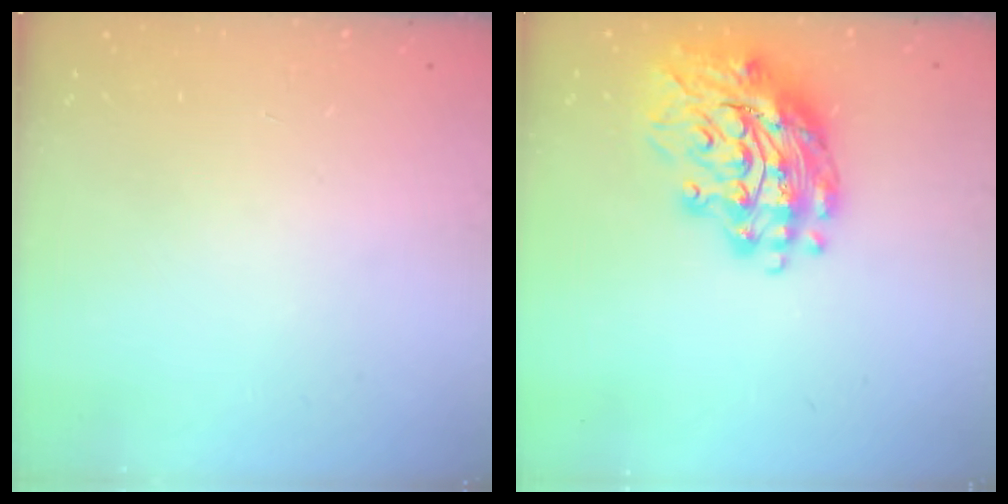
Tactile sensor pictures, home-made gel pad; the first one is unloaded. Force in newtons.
{"total": 16.6, "press": 16.5, "slide": 1.7}